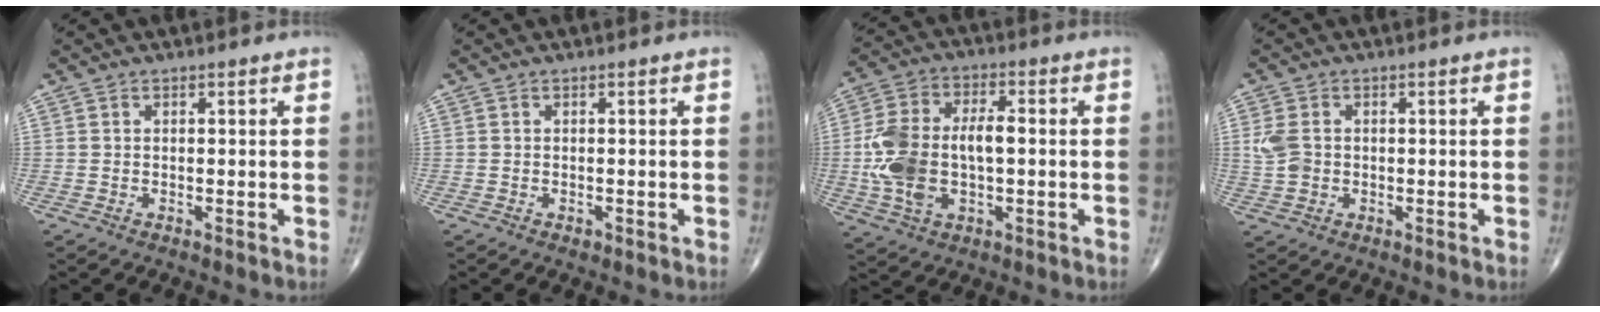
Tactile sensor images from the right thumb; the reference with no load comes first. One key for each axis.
{"total": 0.5, "fx": -0.3, "fy": 0.4, "fz": 0.3, "tx": -0.002, "ty": 0.001, "tz": -0.004}
{"total": 14.8, "fx": -0.9, "fy": 8.2, "fz": 12.3, "tx": -0.252, "ty": 0.024, "tz": -0.013}
{"total": 4.1, "fx": 0.1, "fy": 3.2, "fz": 2.6, "tx": -0.054, "ty": 0.005, "tz": 0.005}